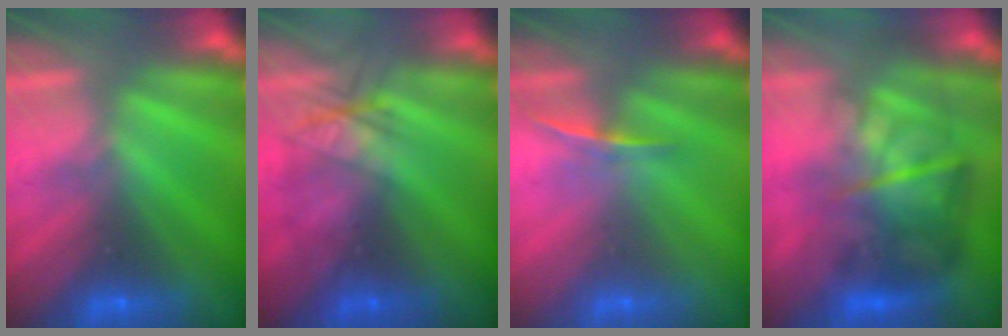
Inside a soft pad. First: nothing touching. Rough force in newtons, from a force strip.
{"total": 2.1}
{"total": 1.1}
{"total": 7.7}